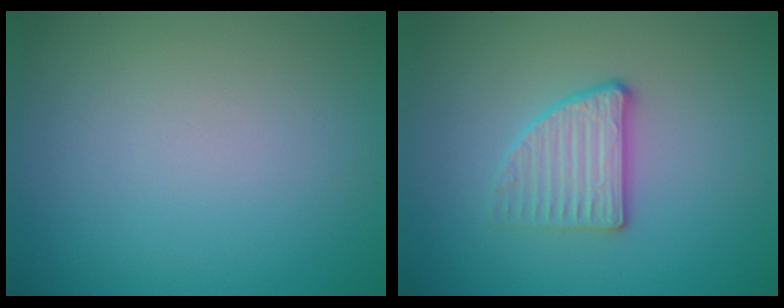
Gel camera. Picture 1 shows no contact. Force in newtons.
{"total": 2.8, "press": 2.5, "slide": 1.2}